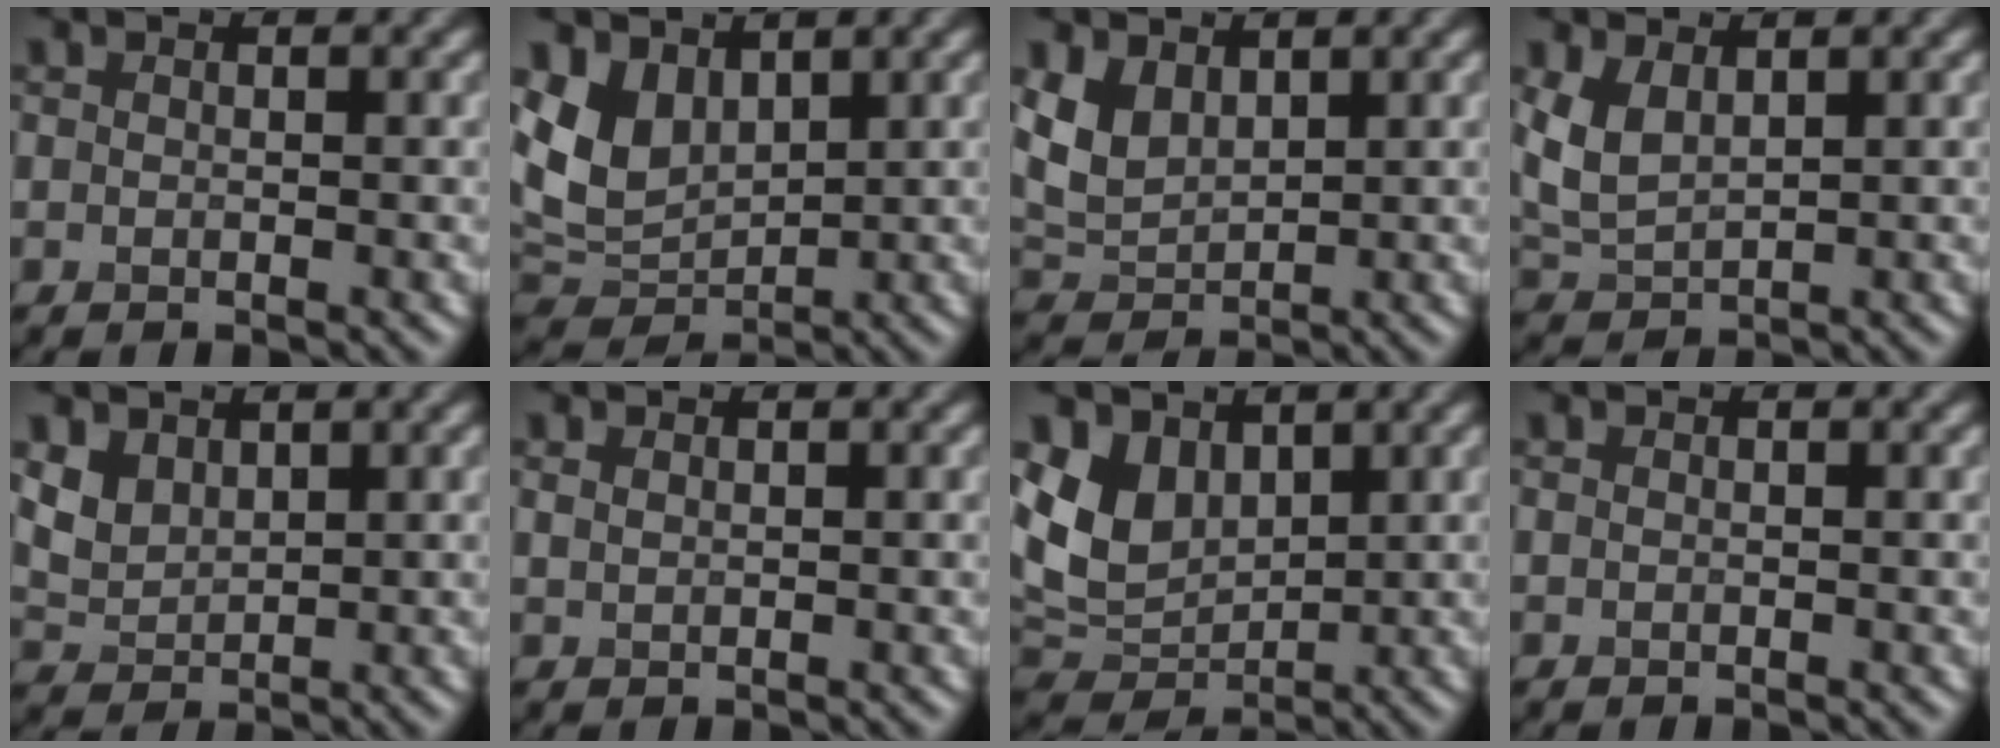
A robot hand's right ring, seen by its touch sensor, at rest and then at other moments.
{"total": 4.0, "force": [1.7, 2.8, 2.2], "torque": [-0.068, -0.004, 0.063]}
{"total": 2.5, "force": [1.3, 1.6, 1.3], "torque": [-0.059, 0.000, 0.056]}
{"total": 2.4, "force": [1.1, 1.2, 1.7], "torque": [-0.073, 0.004, 0.052]}
{"total": 1.5, "force": [1.2, 1.0, 0.1], "torque": [-0.031, 0.000, 0.053]}
{"total": 0.6, "force": [0.3, -0.3, -0.4], "torque": [-0.004, -0.002, 0.025]}
{"total": 4.4, "force": [1.6, 3.4, 2.2], "torque": [-0.069, -0.003, 0.059]}
{"total": 0.0}